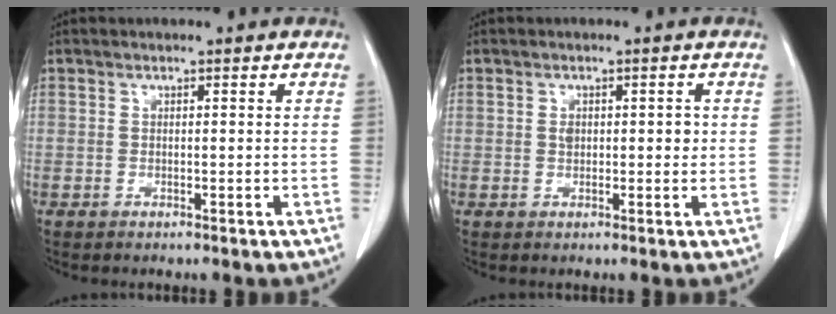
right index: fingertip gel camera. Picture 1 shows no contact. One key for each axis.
{"total": 2.4, "fx": 0.3, "fy": 1.5, "fz": 1.8, "tx": -0.027, "ty": 0.005, "tz": 0.005}